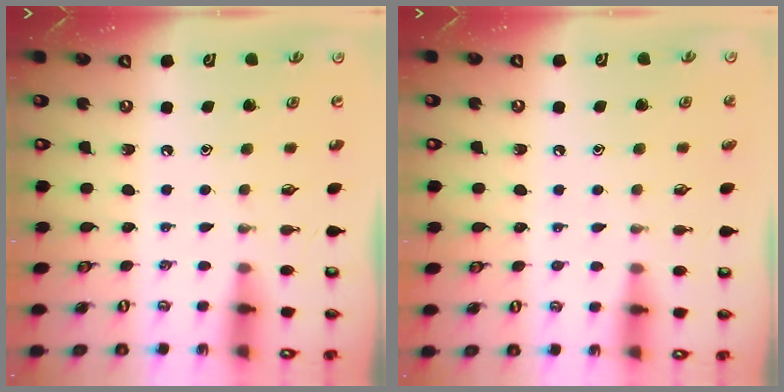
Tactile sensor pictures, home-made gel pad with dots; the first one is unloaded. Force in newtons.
{"total": 2.7, "press": 2.6, "slide": 0.7}